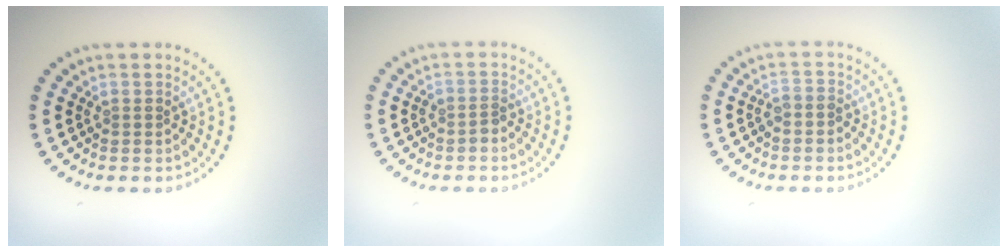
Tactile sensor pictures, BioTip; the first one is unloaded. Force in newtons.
{"total": 1.1, "press": 0.8, "slide": 0.7}
{"total": 1.1, "press": 0.8, "slide": 0.7}